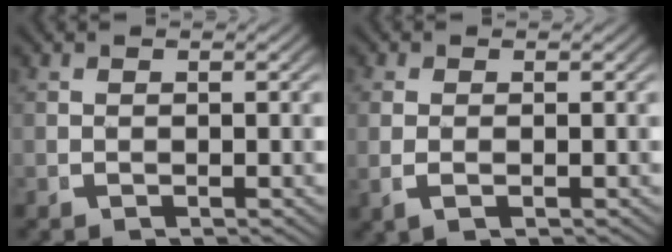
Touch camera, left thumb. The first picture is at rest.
{"total": 1.2, "force": [0.1, 0.4, 1.2], "torque": [-0.033, -0.006, 0.008]}